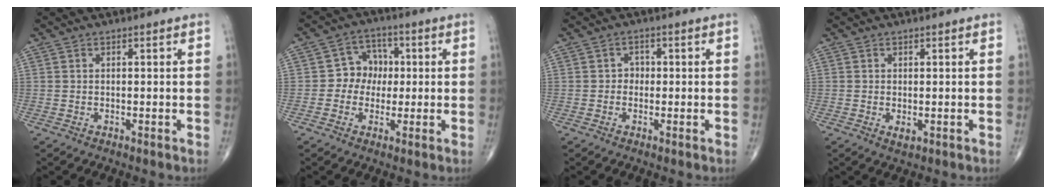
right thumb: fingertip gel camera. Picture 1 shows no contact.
{"total": 6.4, "force": [0.0, 5.7, 2.8], "torque": [-0.004, 0.017, -0.014]}
{"total": 1.7, "force": [-0.2, 1.5, 0.7], "torque": [0.004, 0.006, -0.011]}
{"total": 1.4, "force": [-0.2, 0.8, 1.1], "torque": [-0.017, -0.004, -0.001]}